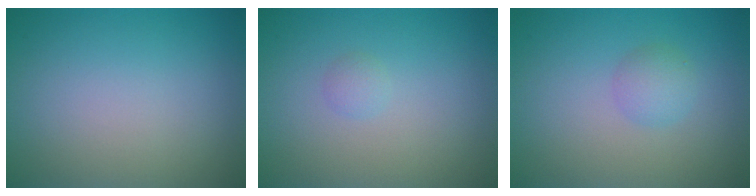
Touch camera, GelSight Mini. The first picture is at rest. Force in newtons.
{"total": 0.8, "press": 0.8, "slide": 0.1}
{"total": 1.7, "press": 1.7, "slide": 0.0}